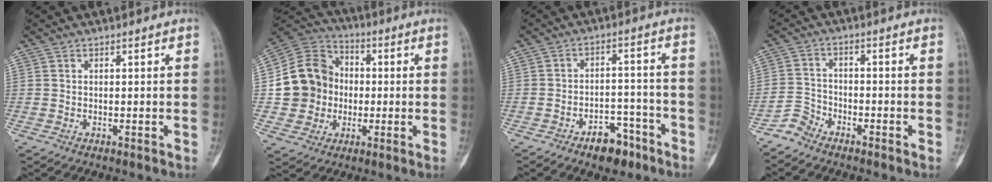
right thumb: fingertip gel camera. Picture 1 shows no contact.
{"total": 14.1, "force": [-0.7, 12.9, 5.6], "torque": [-0.077, 0.023, -0.015]}
{"total": 7.7, "force": [-5.1, 4.1, 4.0], "torque": [-0.035, 0.044, -0.076]}
{"total": 3.6, "force": [-3.3, 1.5, 0.1], "torque": [0.003, 0.012, -0.075]}